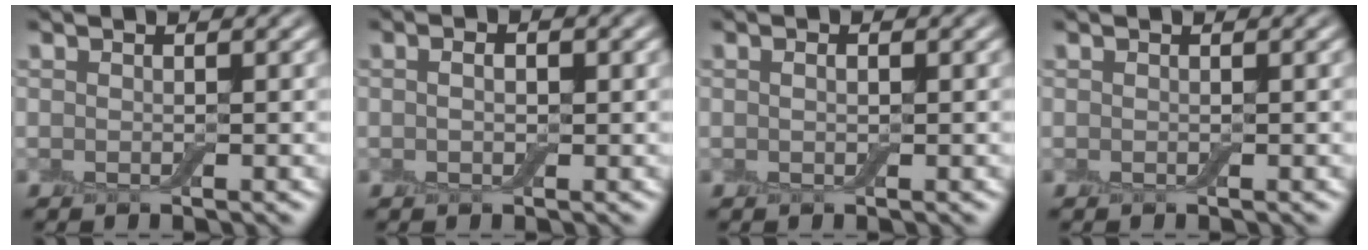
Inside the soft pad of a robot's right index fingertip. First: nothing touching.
{"total": 2.3, "force": [0.8, 1.4, 1.7], "torque": [-0.018, 0.005, -0.002]}
{"total": 0.8, "force": [0.2, 0.4, 0.6], "torque": [-0.010, -0.002, 0.007]}
{"total": 0.0}